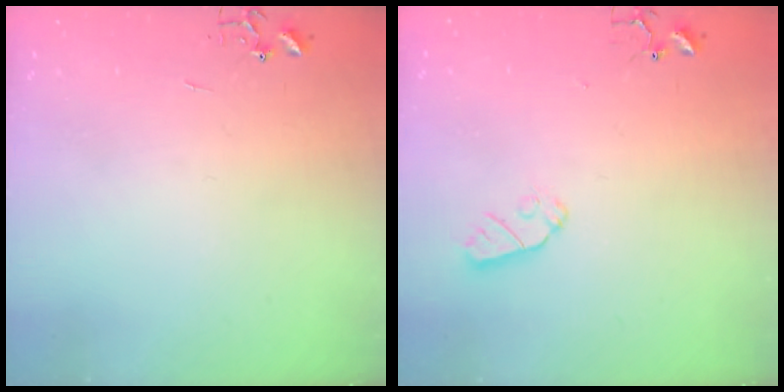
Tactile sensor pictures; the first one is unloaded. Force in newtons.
{"total": 6.6, "press": 6.6, "slide": 0.2}